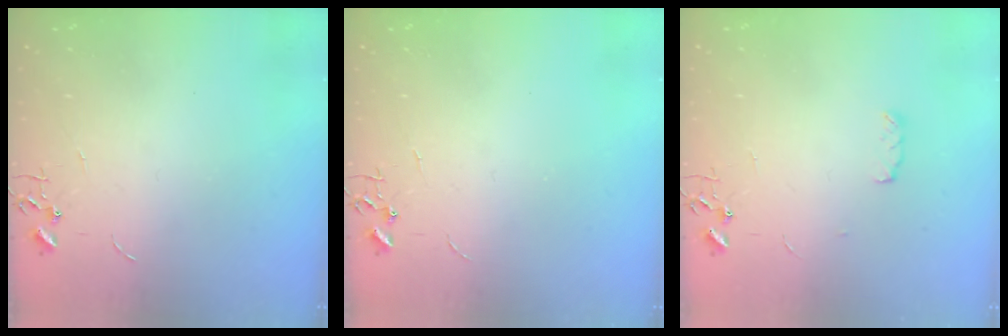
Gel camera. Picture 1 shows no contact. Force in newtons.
{"total": 0.0}
{"total": 3.7, "press": 3.7, "slide": 0.6}